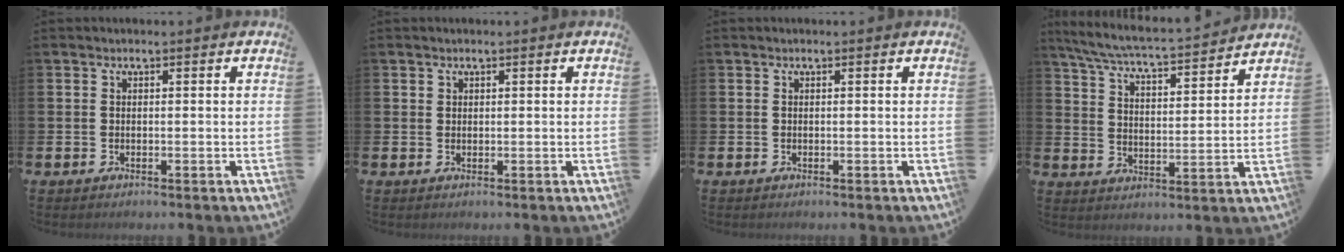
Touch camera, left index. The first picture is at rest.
{"total": 0.8, "force": [0.6, 0.5, 0.0], "torque": [0.009, -0.001, 0.010]}
{"total": 0.0}
{"total": 6.3, "force": [6.0, 0.3, 2.0], "torque": [-0.069, -0.047, 0.101]}